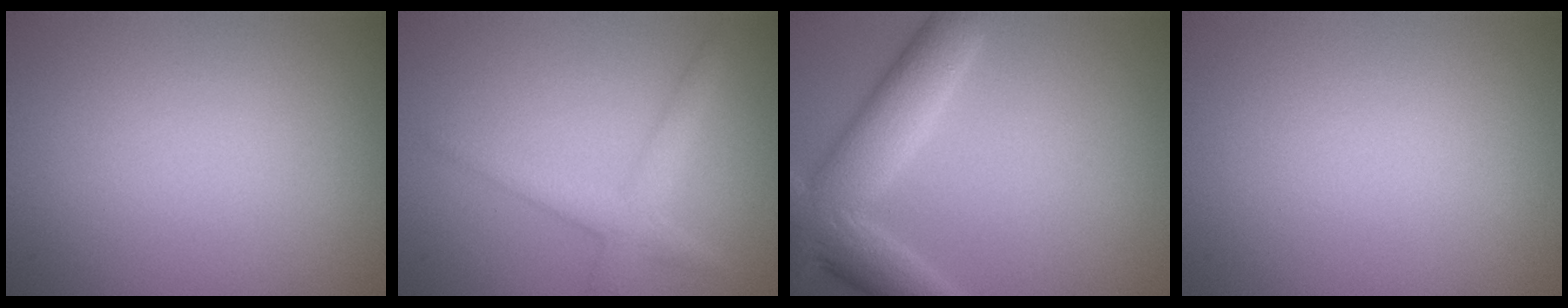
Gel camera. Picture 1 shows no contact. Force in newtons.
{"total": 2.5, "press": 2.5, "slide": 0.1}
{"total": 6.6, "press": 6.6, "slide": 0.4}
{"total": 0.0}